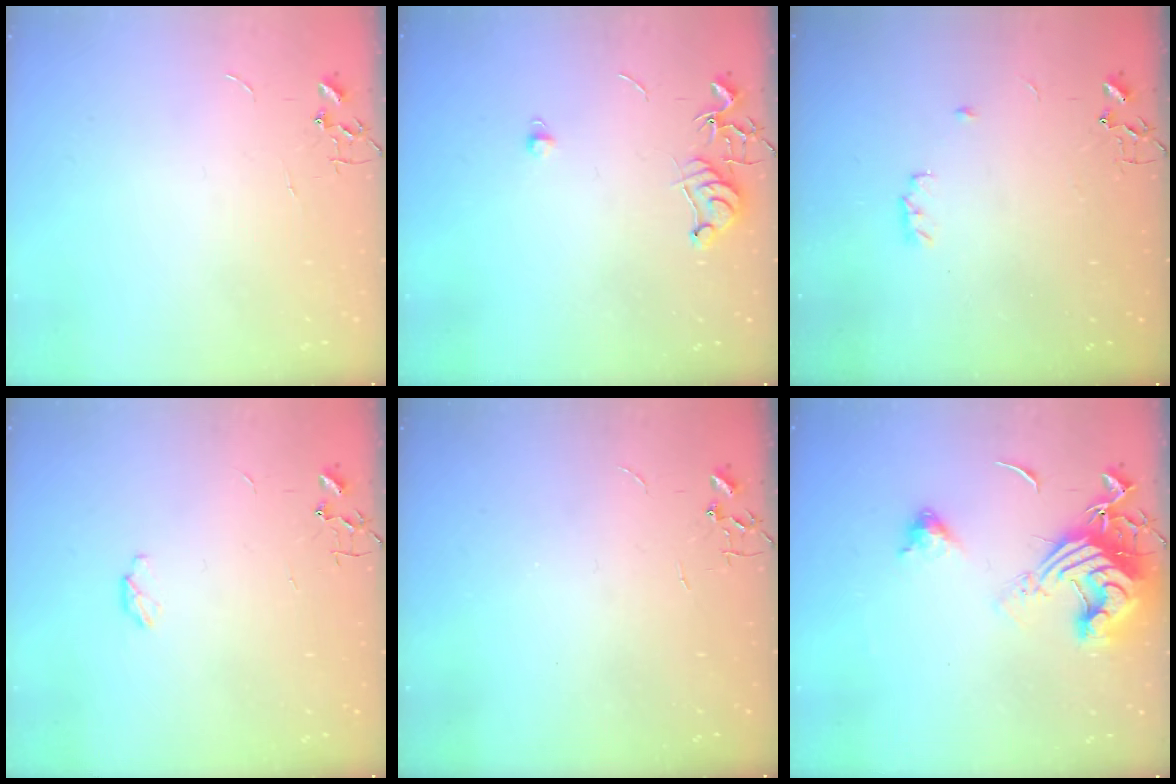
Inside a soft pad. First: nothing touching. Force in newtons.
{"total": 7.0, "press": 6.9, "slide": 0.7}
{"total": 4.2, "press": 4.1, "slide": 0.9}
{"total": 3.8, "press": 3.8, "slide": 0.6}
{"total": 0.0}
{"total": 15.0, "press": 14.8, "slide": 1.8}